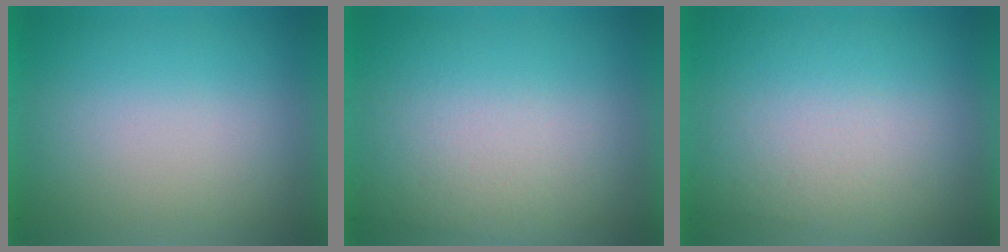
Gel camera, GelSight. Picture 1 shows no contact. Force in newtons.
{"total": 2.1}
{"total": 2.6}